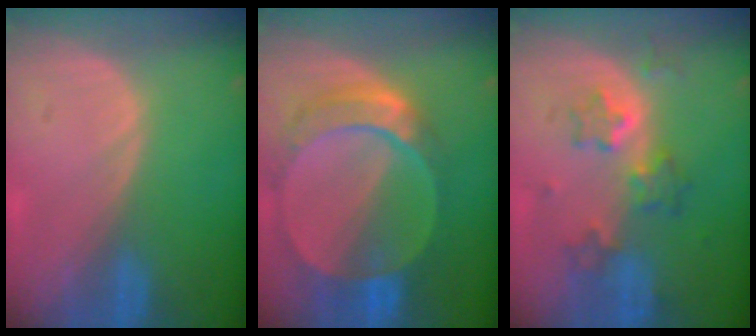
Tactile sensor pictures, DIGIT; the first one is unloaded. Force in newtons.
{"total": 9.8, "press": 8.3, "slide": 5.1}
{"total": 6.1, "press": 5.8, "slide": 1.8}